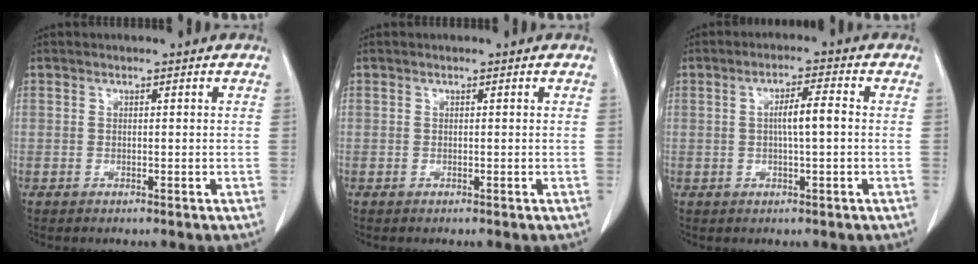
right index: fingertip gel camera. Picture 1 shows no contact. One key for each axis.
{"total": 0.0}
{"total": 4.3, "fx": 0.1, "fy": 0.4, "fz": 4.3, "tx": -0.076, "ty": 0.006, "tz": 0.001}